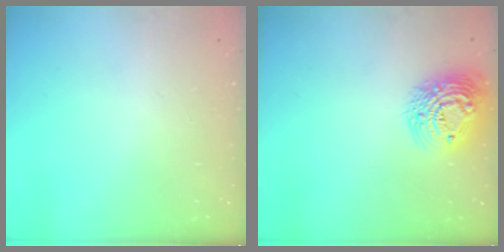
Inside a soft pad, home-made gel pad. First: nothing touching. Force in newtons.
{"total": 15.6, "press": 15.6, "slide": 1.2}